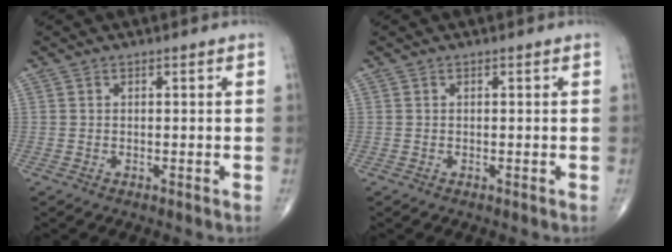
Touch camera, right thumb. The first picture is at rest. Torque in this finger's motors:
{"motor_torque": [-0.11, 0.14, -0.14, -0.08, 0.02]}